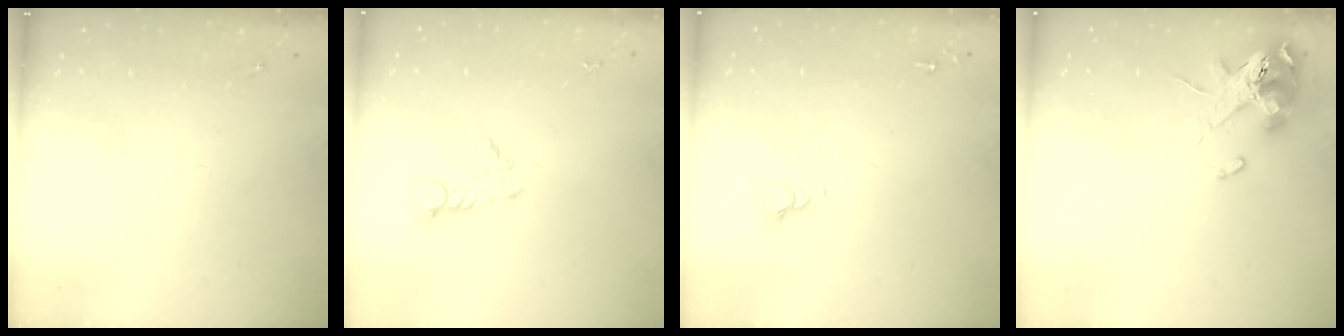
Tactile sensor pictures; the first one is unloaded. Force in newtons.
{"total": 6.7, "press": 6.7, "slide": 0.5}
{"total": 6.2, "press": 6.2, "slide": 0.3}
{"total": 11.9, "press": 11.8, "slide": 1.5}